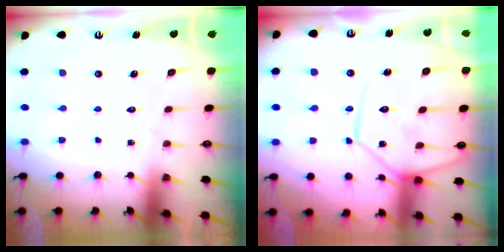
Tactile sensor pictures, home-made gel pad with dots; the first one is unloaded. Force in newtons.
{"total": 13.2, "press": 13.1, "slide": 1.6}